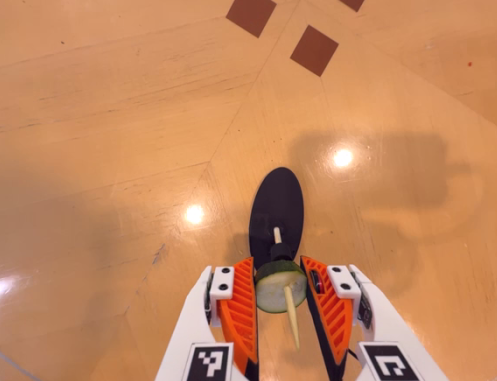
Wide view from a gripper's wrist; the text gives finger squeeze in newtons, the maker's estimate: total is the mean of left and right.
{"total": 10.0, "left": 10.1, "right": 10.0}